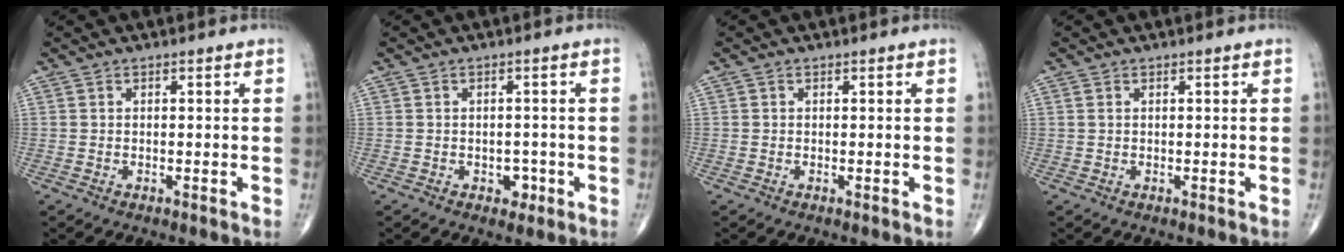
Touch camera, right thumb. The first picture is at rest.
{"total": 2.3, "force": [-0.9, 1.8, 1.2], "torque": [0.004, 0.003, -0.010]}
{"total": 0.0}
{"total": 0.6, "force": [0.3, 0.3, 0.4], "torque": [-0.011, 0.008, 0.007]}